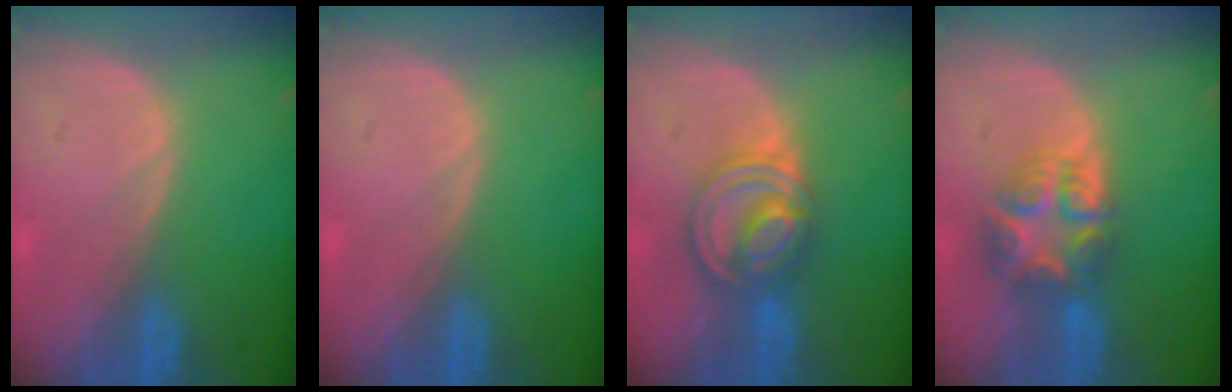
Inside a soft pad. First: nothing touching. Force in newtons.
{"total": 0.0}
{"total": 7.9, "press": 6.8, "slide": 3.9}
{"total": 7.8, "press": 6.8, "slide": 3.9}